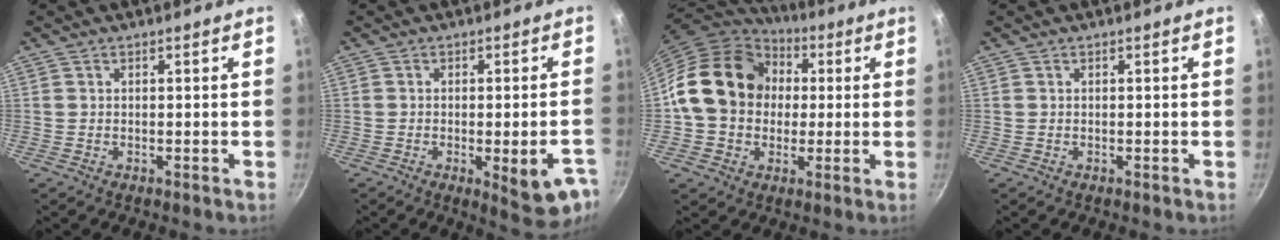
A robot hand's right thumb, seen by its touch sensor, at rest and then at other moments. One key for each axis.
{"total": 10.4, "fx": -3.8, "fy": 3.0, "fz": 9.2, "tx": -0.088, "ty": 0.007, "tz": -0.041}
{"total": 18.2, "fx": 1.9, "fy": 14.9, "fz": 10.2, "tx": -0.147, "ty": 0.029, "tz": 0.022}
{"total": 0.0}